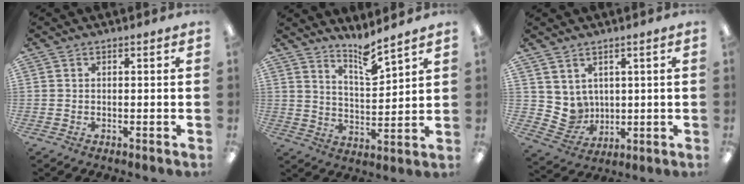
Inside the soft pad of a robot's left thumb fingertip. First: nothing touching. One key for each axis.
{"total": 8.2, "fx": 7.2, "fy": 1.3, "fz": 3.7, "tx": -0.054, "ty": -0.056, "tz": 0.122}
{"total": 6.1, "fx": 3.3, "fy": 5.1, "fz": 0.3, "tx": -0.032, "ty": -0.025, "tz": 0.072}